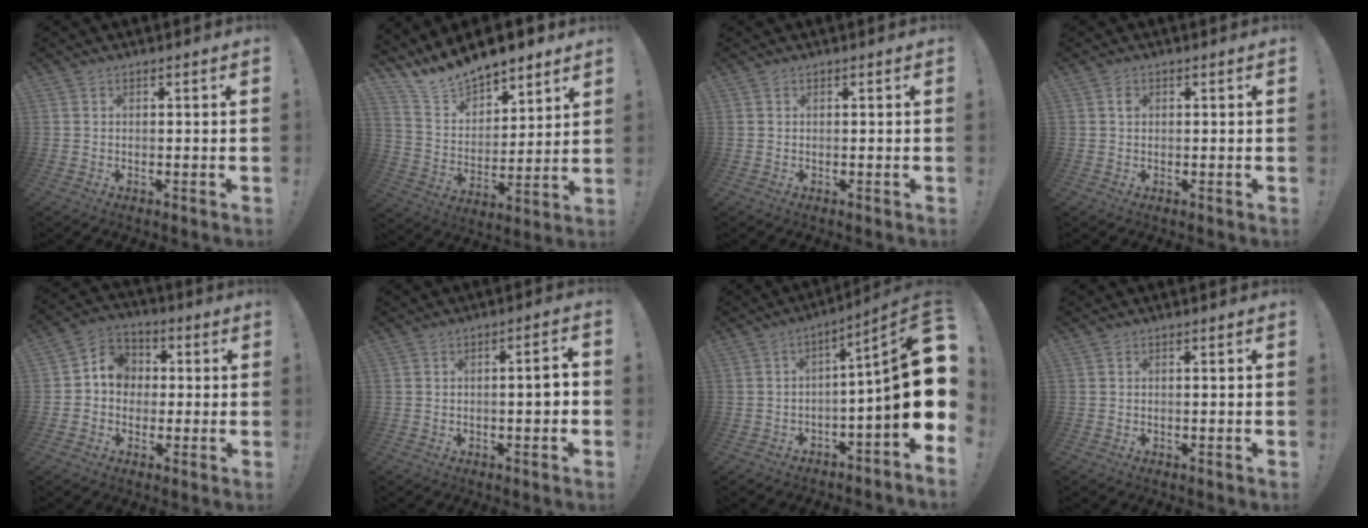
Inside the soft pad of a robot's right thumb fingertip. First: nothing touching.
{"total": 12.6, "force": [12.2, 3.1, 1.3], "torque": [-0.062, -0.109, 0.225]}
{"total": 0.0}
{"total": 1.0, "force": [0.2, 0.8, 0.5], "torque": [0.002, 0.000, 0.001]}
{"total": 8.8, "force": [0.0, 8.0, 3.6], "torque": [-0.045, 0.018, 0.007]}
{"total": 4.0, "force": [-0.4, 0.3, 4.0], "torque": [-0.061, 0.000, -0.009]}
{"total": 17.0, "force": [-0.3, 2.0, 16.9], "torque": [-0.235, -0.006, -0.009]}
{"total": 0.0}